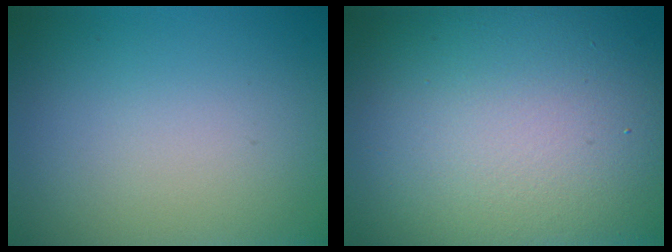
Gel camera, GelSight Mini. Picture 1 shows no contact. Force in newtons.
{"total": 17.8, "press": 17.8, "slide": 1.0}